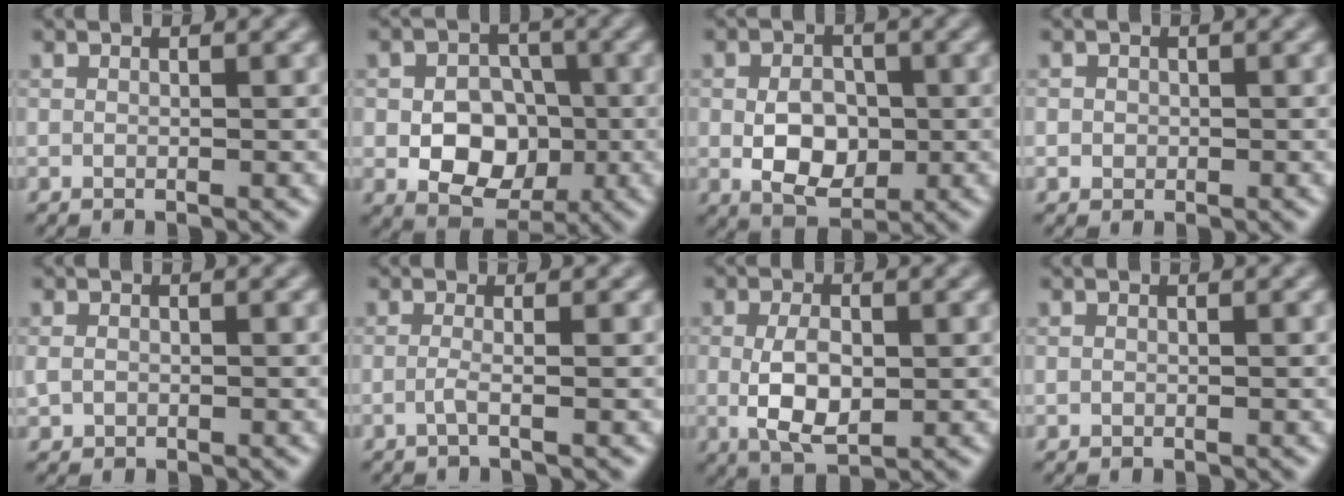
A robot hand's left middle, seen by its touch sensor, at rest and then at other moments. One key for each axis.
{"total": 6.5, "fx": -1.4, "fy": 4.8, "fz": 4.2, "tx": -0.043, "ty": 0.000, "tz": -0.032}
{"total": 4.7, "fx": -0.5, "fy": 3.2, "fz": 3.4, "tx": -0.059, "ty": -0.003, "tz": -0.009}
{"total": 0.8, "fx": 0.0, "fy": 0.8, "fz": 0.2, "tx": 0.005, "ty": -0.004, "tz": 0.000}
{"total": 1.1, "fx": -0.1, "fy": 0.9, "fz": 0.6, "tx": -0.012, "ty": -0.003, "tz": -0.001}
{"total": 1.6, "fx": -0.4, "fy": 0.4, "fz": 1.5, "tx": -0.025, "ty": -0.004, "tz": -0.013}
{"total": 4.6, "fx": -0.2, "fy": 2.4, "fz": 3.9, "tx": -0.083, "ty": -0.004, "tz": 0.000}
{"total": 0.0}